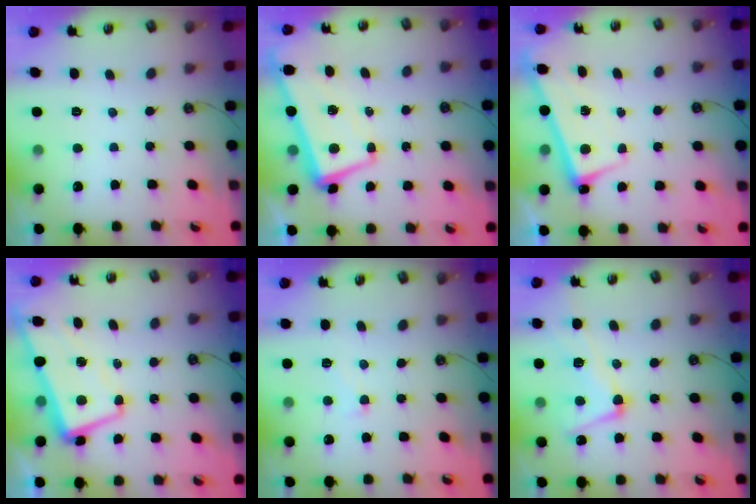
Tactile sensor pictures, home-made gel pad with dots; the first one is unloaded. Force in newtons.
{"total": 4.1, "press": 3.8, "slide": 1.6}
{"total": 2.7, "press": 2.6, "slide": 0.4}
{"total": 1.8, "press": 1.3, "slide": 1.2}
{"total": 0.9, "press": 0.8, "slide": 0.4}
{"total": 5.5, "press": 5.4, "slide": 1.1}